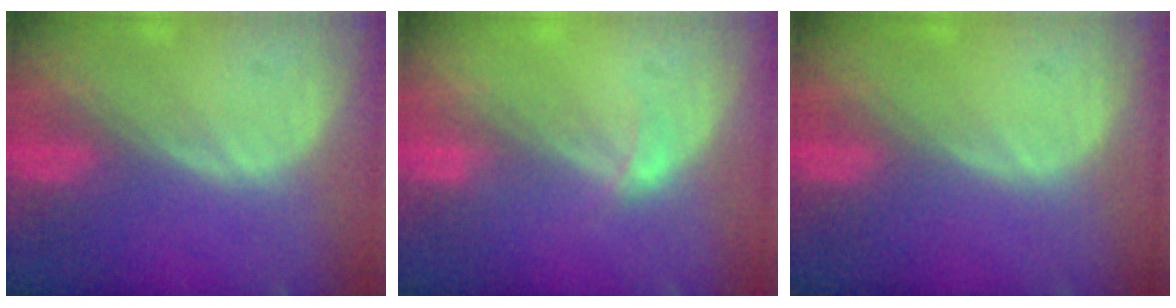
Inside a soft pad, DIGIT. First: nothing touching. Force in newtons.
{"total": 1.2, "press": 1.2, "slide": 0.1}
{"total": 0.0}